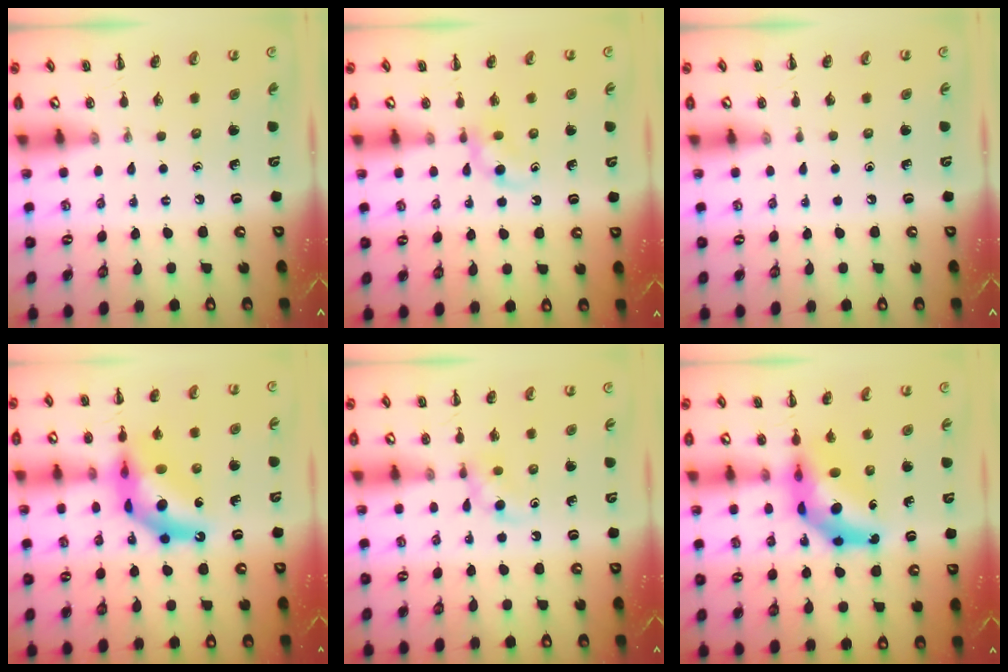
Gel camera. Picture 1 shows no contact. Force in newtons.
{"total": 2.5, "press": 2.3, "slide": 1.1}
{"total": 0.0}
{"total": 13.3, "press": 12.7, "slide": 3.8}
{"total": 3.9, "press": 3.7, "slide": 1.1}
{"total": 9.6, "press": 9.0, "slide": 3.4}